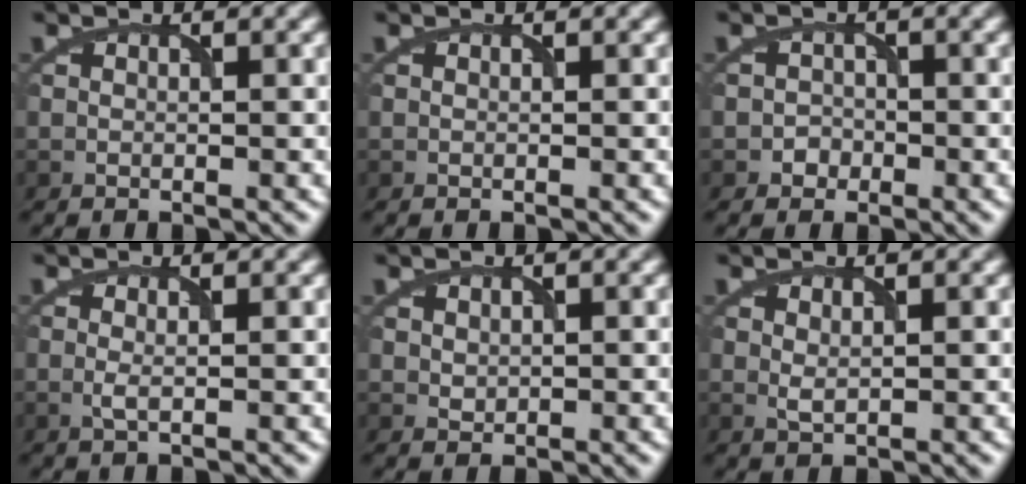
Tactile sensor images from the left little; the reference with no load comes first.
{"total": 0.0}
{"total": 1.3, "force": [-0.6, 1.1, 0.1], "torque": [0.007, 0.004, -0.012]}
{"total": 0.9, "force": [0.0, 0.1, 0.9], "torque": [-0.022, -0.001, -0.001]}
{"total": 0.8, "force": [0.4, 0.6, 0.3], "torque": [-0.007, -0.001, 0.014]}
{"total": 0.9, "force": [0.4, 0.4, 0.7], "torque": [-0.020, -0.003, 0.012]}